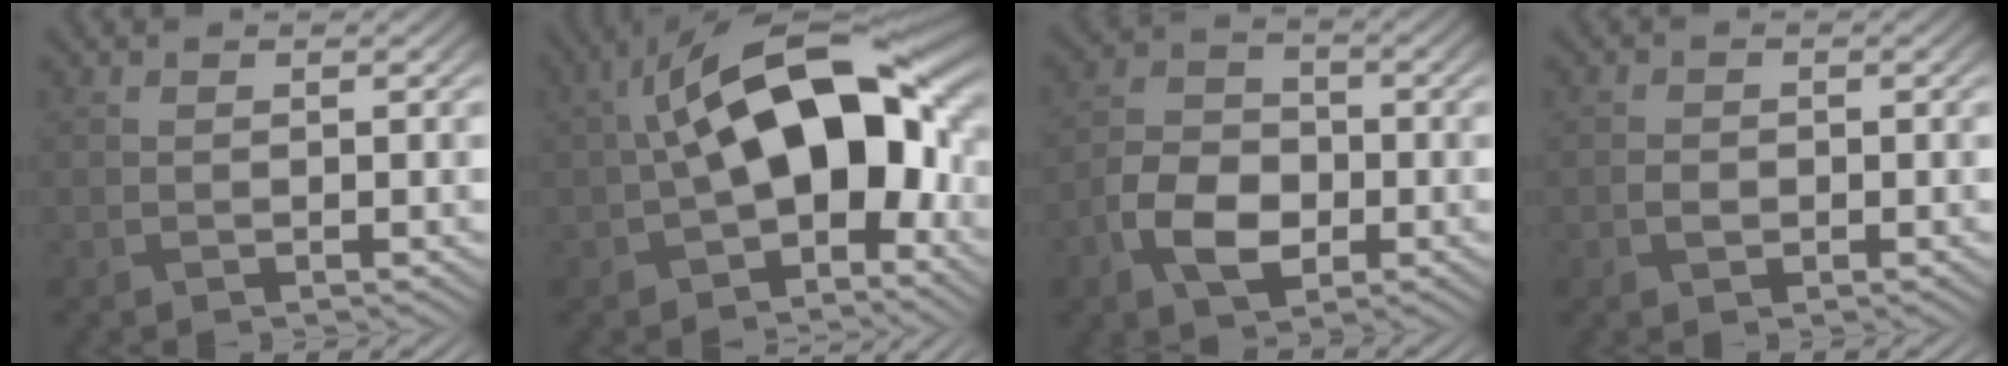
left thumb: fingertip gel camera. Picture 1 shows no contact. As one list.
[{"total": 15.6, "force": [-0.2, 8.3, 13.2], "torque": [-0.219, 0.016, -0.010]}, {"total": 7.2, "force": [-2.8, 4.8, 4.6], "torque": [-0.101, -0.003, -0.060]}, {"total": 1.3, "force": [-0.4, 1.0, 0.8], "torque": [-0.017, -0.002, -0.009]}]